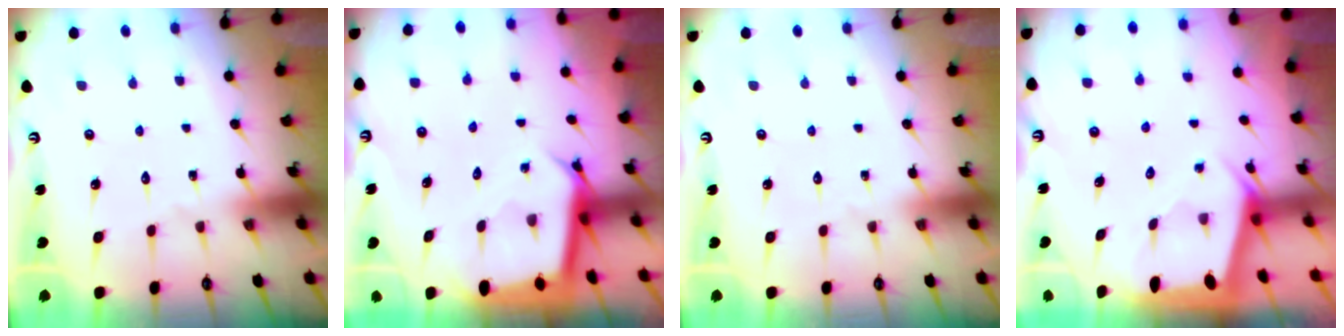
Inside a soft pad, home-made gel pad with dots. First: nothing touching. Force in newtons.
{"total": 3.5, "press": 3.5, "slide": 0.2}
{"total": 0.0}
{"total": 2.0, "press": 2.0, "slide": 0.3}